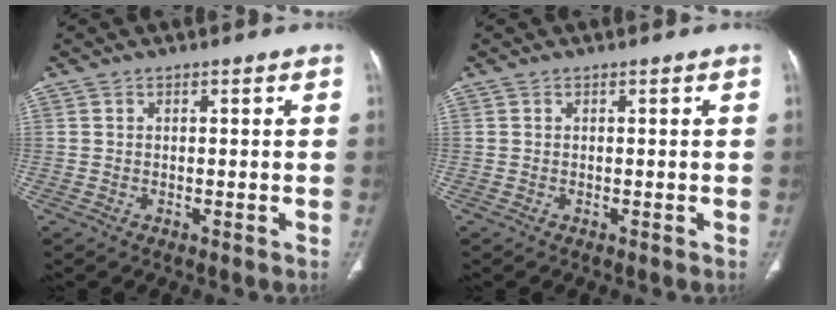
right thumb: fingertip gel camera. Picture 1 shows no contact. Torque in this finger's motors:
{"motor_torque": [-0.50, -0.17, 0.28, -0.13, 0.00]}